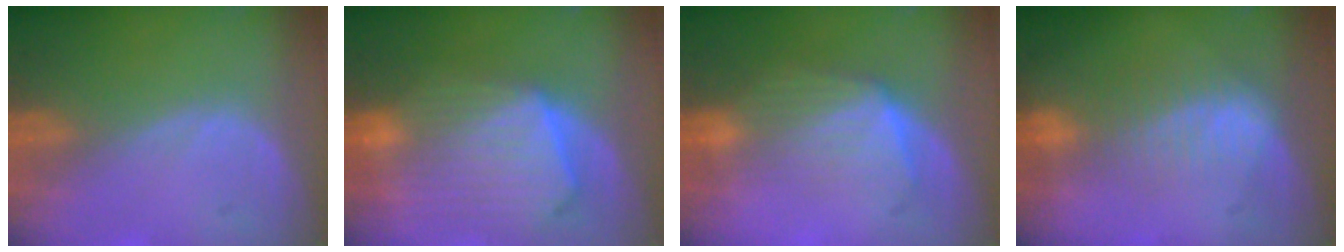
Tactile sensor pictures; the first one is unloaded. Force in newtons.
{"total": 10.7, "press": 9.3, "slide": 5.2}
{"total": 7.1, "press": 6.6, "slide": 2.8}
{"total": 7.2, "press": 6.2, "slide": 3.8}